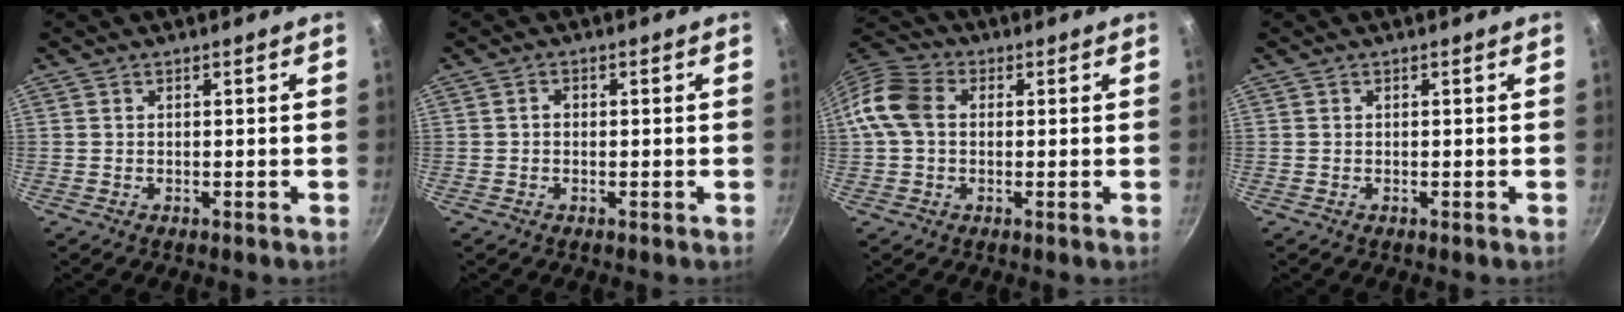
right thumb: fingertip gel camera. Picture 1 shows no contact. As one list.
[{"total": 1.3, "force": [0.0, 1.0, 0.8], "torque": [-0.013, 0.005, -0.002]}, {"total": 9.0, "force": [0.7, 6.6, 6.1], "torque": [-0.112, 0.020, -0.005]}, {"total": 0.0}]